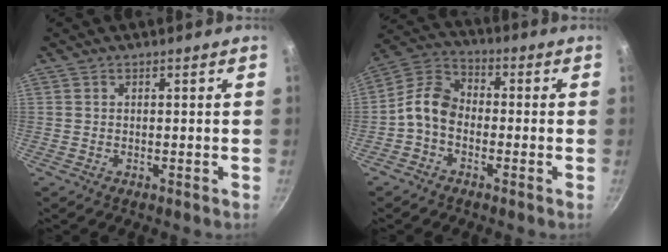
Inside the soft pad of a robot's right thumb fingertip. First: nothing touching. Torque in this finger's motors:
{"motor_torque": [0.79, 1.28, 0.57, -0.94, 0.10]}